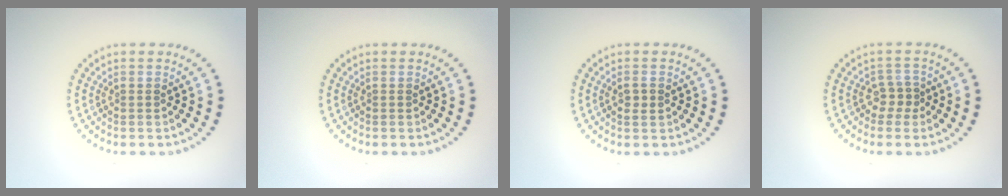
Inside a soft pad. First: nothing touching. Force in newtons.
{"total": 0.0}
{"total": 1.1, "press": 1.1, "slide": 0.2}
{"total": 1.8, "press": 1.4, "slide": 1.2}